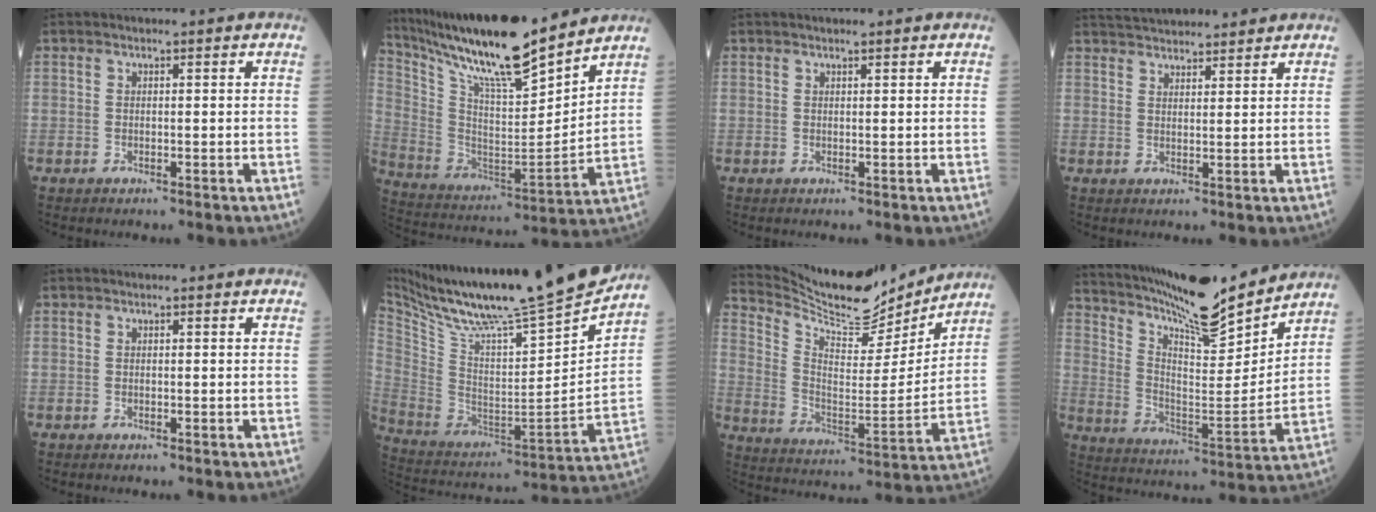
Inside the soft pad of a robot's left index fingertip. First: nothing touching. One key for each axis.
{"total": 20.5, "fx": 17.6, "fy": 1.5, "fz": 10.5, "tx": -0.205, "ty": -0.003, "tz": 0.314}
{"total": 1.4, "fx": 1.2, "fy": 0.0, "fz": 0.7, "tx": -0.012, "ty": 0.008, "tz": 0.021}
{"total": 9.4, "fx": 8.9, "fy": 1.1, "fz": 2.7, "tx": -0.048, "ty": 0.031, "tz": 0.134}
{"total": 0.0}
{"total": 26.7, "fx": 23.2, "fy": 0.1, "fz": 13.3, "tx": -0.242, "ty": -0.057, "tz": 0.371}
{"total": 16.6, "fx": 15.9, "fy": 2.8, "fz": 4.2, "tx": -0.097, "ty": -0.020, "tz": 0.261}
{"total": 18.9, "fx": 17.0, "fy": 1.8, "fz": 8.1, "tx": -0.156, "ty": -0.014, "tz": 0.277}